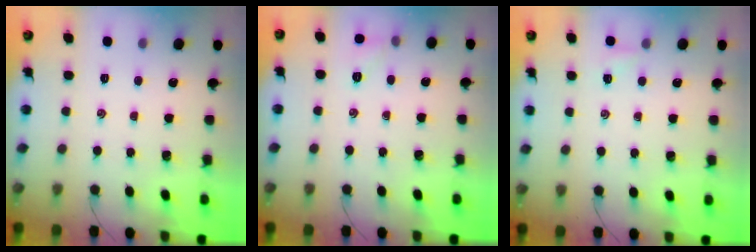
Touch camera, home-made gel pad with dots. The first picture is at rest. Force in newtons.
{"total": 5.9, "press": 5.7, "slide": 1.7}
{"total": 1.7, "press": 1.7, "slide": 0.5}